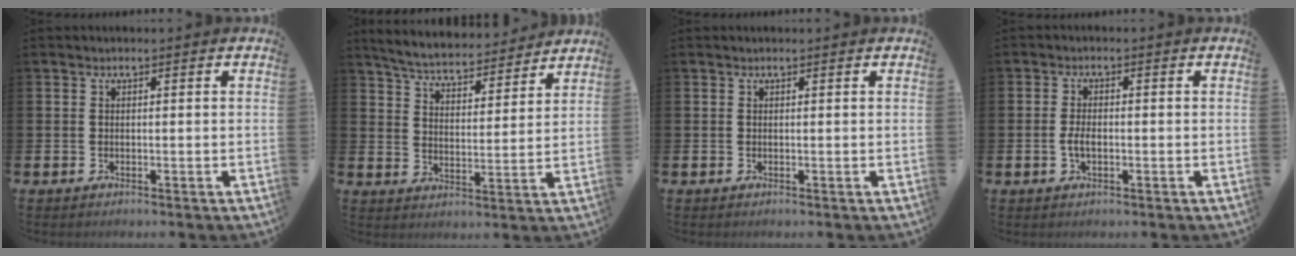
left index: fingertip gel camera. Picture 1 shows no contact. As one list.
[{"total": 5.5, "force": [5.4, 0.9, 0.8], "torque": [-0.039, -0.041, 0.090]}, {"total": 0.0}, {"total": 2.4, "force": [-0.4, 1.2, 2.0], "torque": [-0.037, 0.003, -0.009]}]